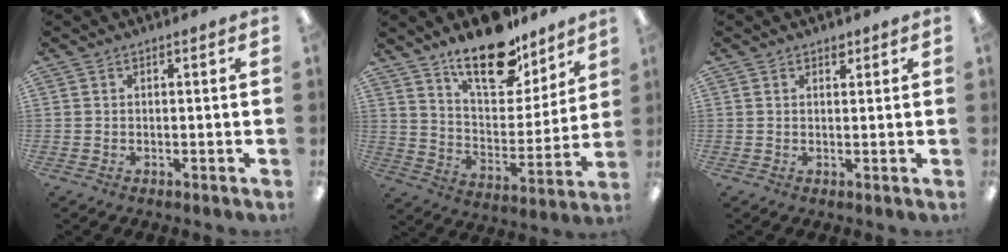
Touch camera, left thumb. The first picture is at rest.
{"total": 19.1, "force": [14.4, 8.1, 9.5], "torque": [-0.151, -0.093, 0.250]}
{"total": 1.8, "force": [1.4, 0.9, 0.7], "torque": [0.002, -0.007, 0.022]}